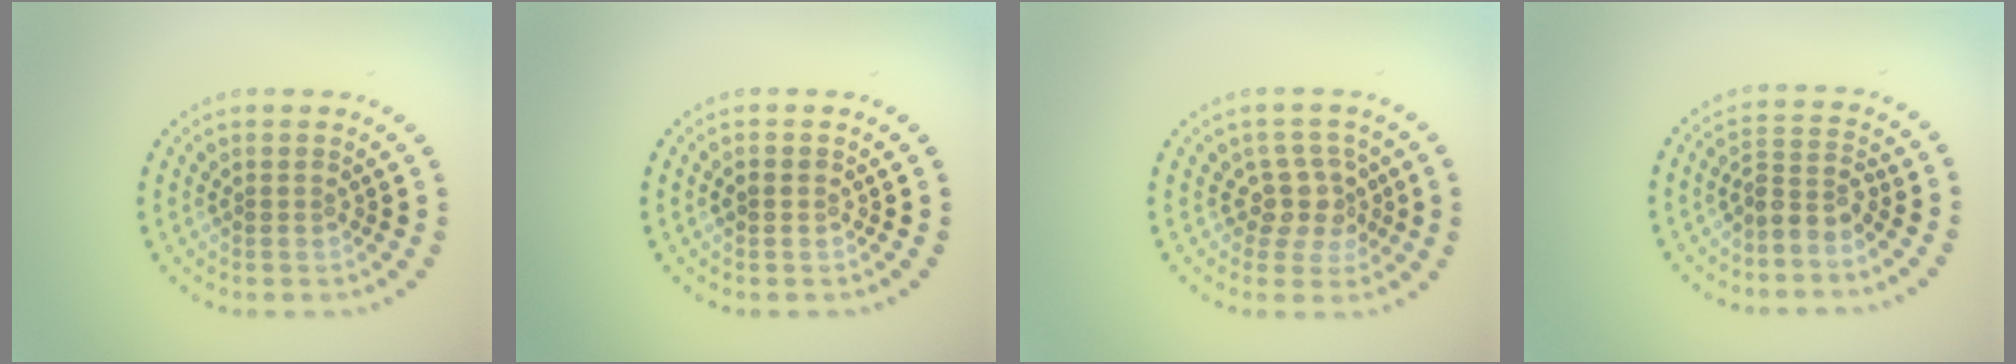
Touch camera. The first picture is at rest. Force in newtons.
{"total": 0.9, "press": 0.8, "slide": 0.1}
{"total": 2.9, "press": 2.3, "slide": 1.8}
{"total": 2.6, "press": 2.0, "slide": 1.7}